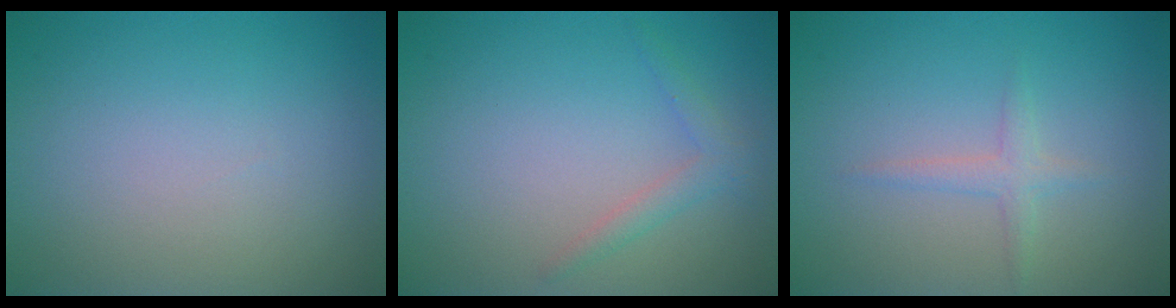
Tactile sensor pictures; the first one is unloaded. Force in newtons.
{"total": 1.5, "press": 1.5, "slide": 0.1}
{"total": 1.3, "press": 1.3, "slide": 0.1}